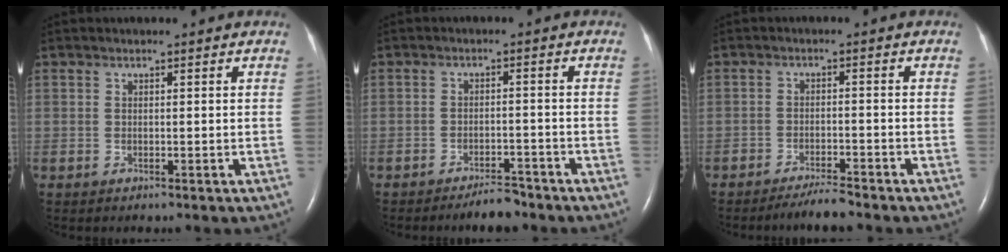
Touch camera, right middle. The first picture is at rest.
{"total": 3.8, "force": [-3.4, 0.9, 1.5], "torque": [-0.025, -0.003, -0.054]}
{"total": 2.9, "force": [-2.9, -0.3, 0.5], "torque": [-0.011, -0.015, -0.049]}